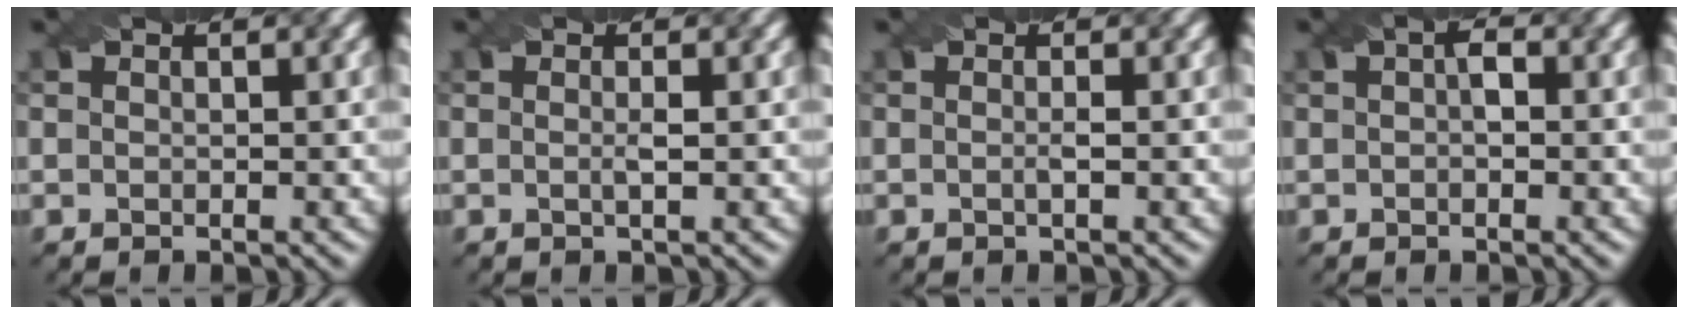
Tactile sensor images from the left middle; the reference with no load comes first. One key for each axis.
{"total": 1.1, "fx": -0.2, "fy": 0.1, "fz": 1.1, "tx": -0.021, "ty": -0.001, "tz": -0.005}
{"total": 0.8, "fx": -0.3, "fy": 0.0, "fz": 0.8, "tx": -0.017, "ty": -0.002, "tz": -0.005}
{"total": 1.3, "fx": 0.0, "fy": 0.6, "fz": 1.1, "tx": -0.021, "ty": 0.004, "tz": 0.000}